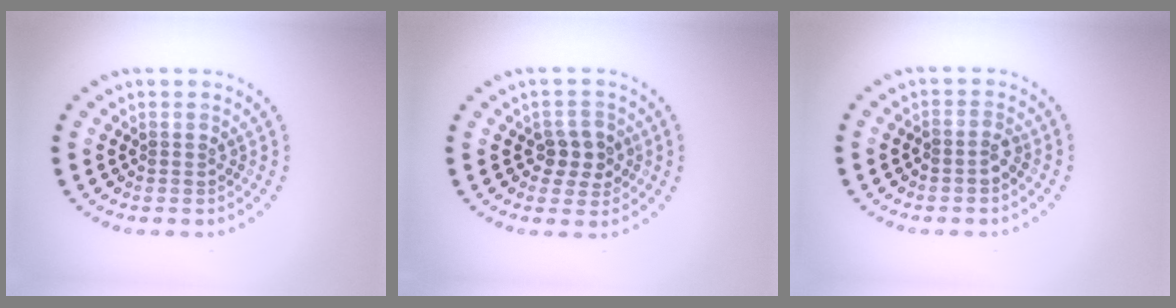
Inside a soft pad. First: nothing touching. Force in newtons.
{"total": 2.5, "press": 2.4, "slide": 0.7}
{"total": 1.0, "press": 0.9, "slide": 0.4}